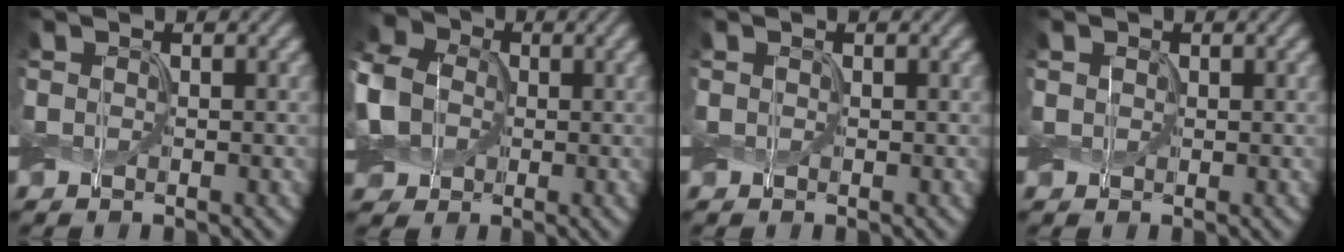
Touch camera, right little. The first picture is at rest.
{"total": 8.7, "force": [-0.3, 7.1, 4.9], "torque": [-0.121, 0.011, -0.030]}
{"total": 0.0}
{"total": 0.8, "force": [0.2, 0.8, 0.3], "torque": [-0.008, 0.001, 0.003]}